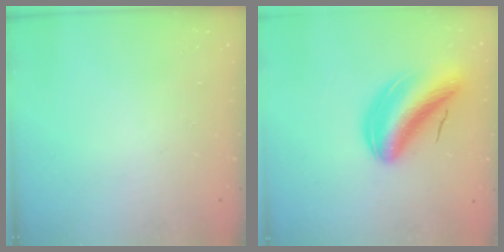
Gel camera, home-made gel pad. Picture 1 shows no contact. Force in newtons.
{"total": 11.1, "press": 10.6, "slide": 3.2}